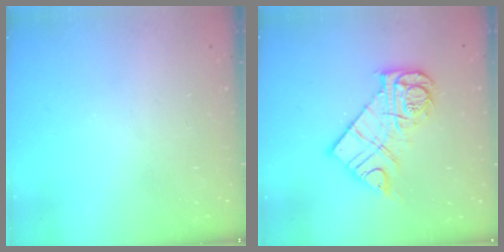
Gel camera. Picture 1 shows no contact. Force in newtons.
{"total": 13.9, "press": 13.8, "slide": 1.5}